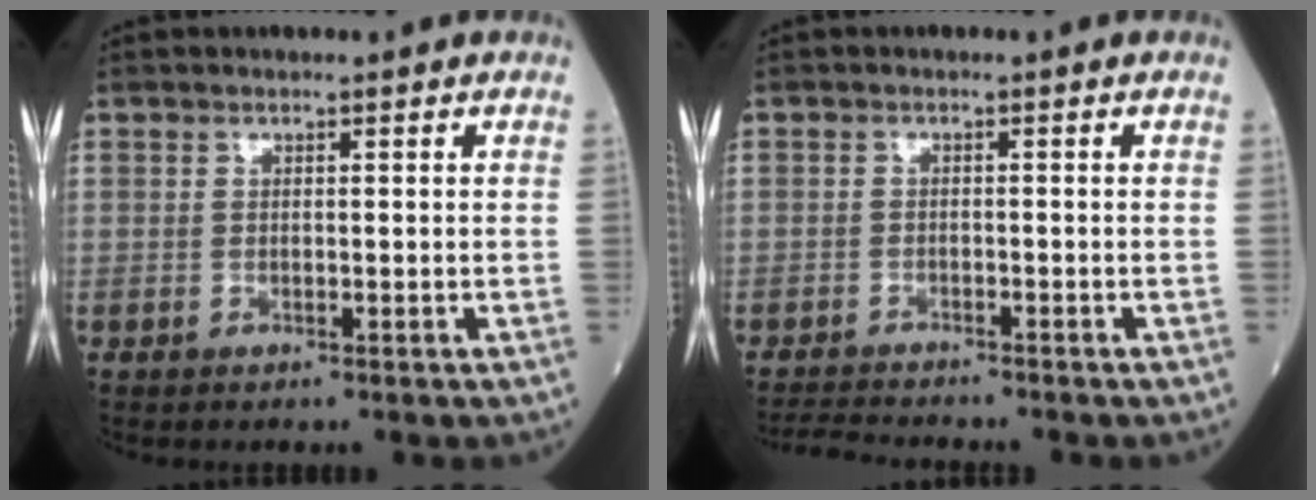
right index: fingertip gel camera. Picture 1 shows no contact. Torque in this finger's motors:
{"motor_torque": [-1.04, -0.58, -0.49, -0.10]}